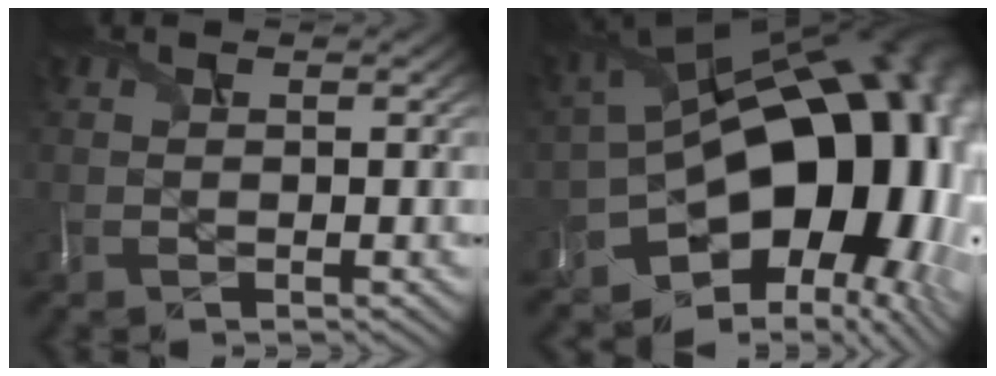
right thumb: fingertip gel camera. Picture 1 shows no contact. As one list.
[{"total": 17.3, "force": [-4.6, 11.1, 12.5], "torque": [-0.163, -0.024, -0.050]}]